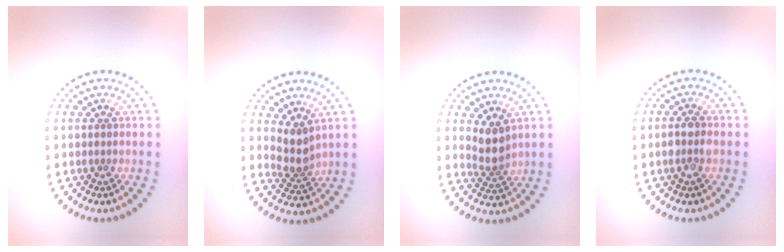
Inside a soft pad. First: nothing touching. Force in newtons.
{"total": 2.5, "press": 1.9, "slide": 1.5}
{"total": 2.5, "press": 2.1, "slide": 1.4}
{"total": 2.2, "press": 2.1, "slide": 0.6}